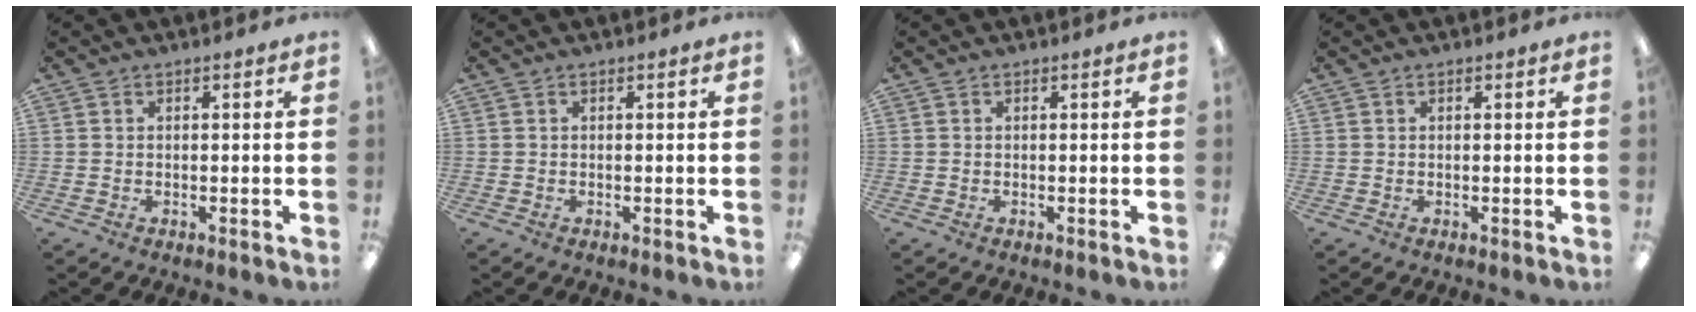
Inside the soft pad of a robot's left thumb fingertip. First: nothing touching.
{"total": 0.0}
{"total": 0.0}
{"total": 0.0}